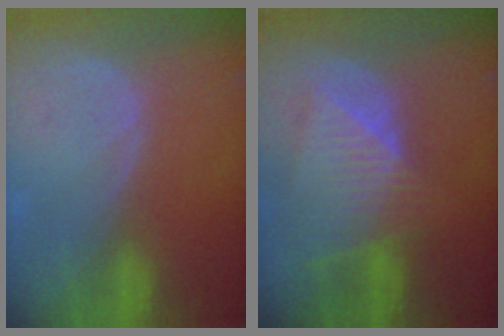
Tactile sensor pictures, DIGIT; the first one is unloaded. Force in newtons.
{"total": 9.0, "press": 8.0, "slide": 4.1}